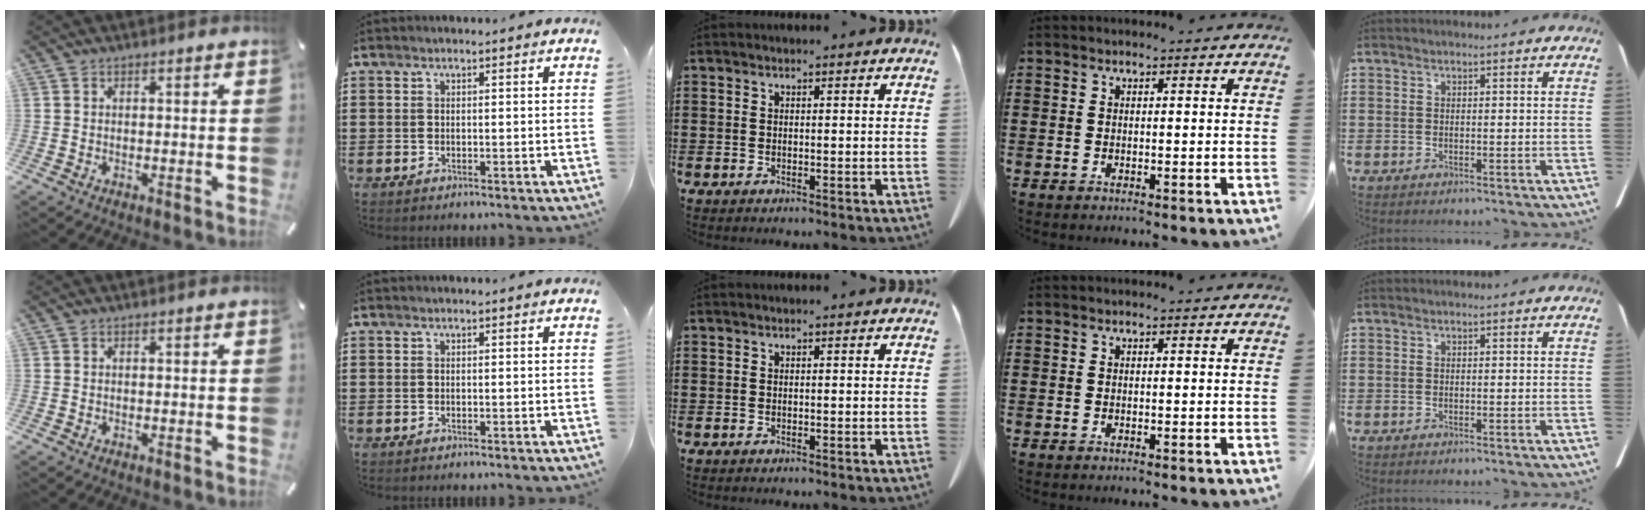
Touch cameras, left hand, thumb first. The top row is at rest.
{}